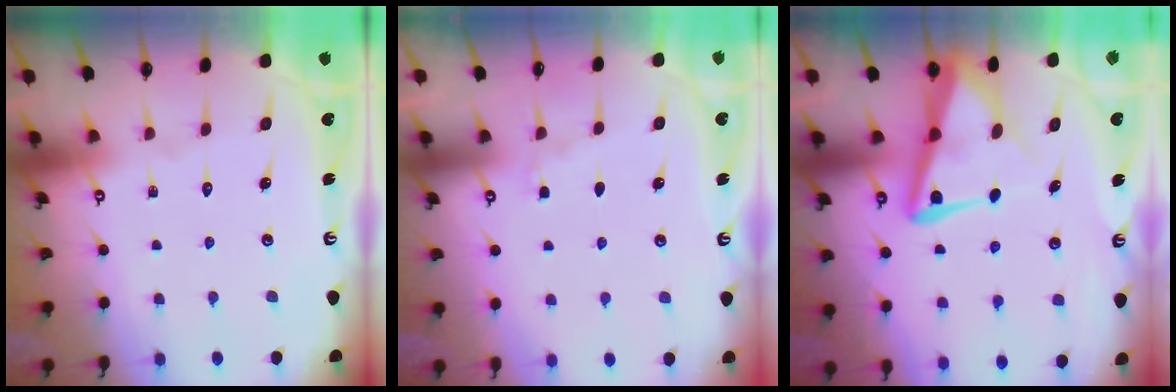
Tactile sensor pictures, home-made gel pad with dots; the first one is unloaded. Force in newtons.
{"total": 2.8, "press": 2.7, "slide": 0.4}
{"total": 9.4, "press": 9.3, "slide": 1.1}